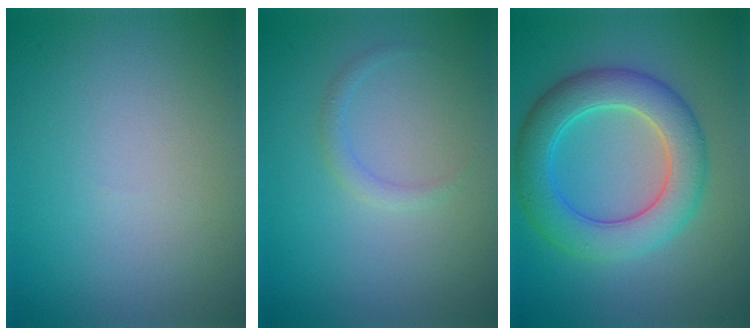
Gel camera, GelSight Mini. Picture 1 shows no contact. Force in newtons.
{"total": 1.0, "press": 1.0, "slide": 0.0}
{"total": 6.6, "press": 6.6, "slide": 0.2}